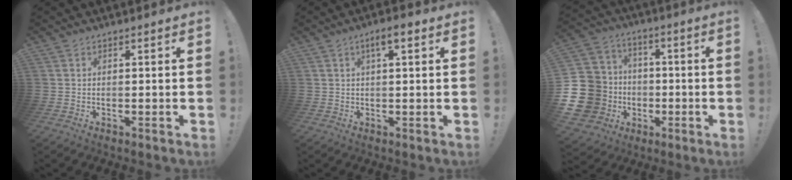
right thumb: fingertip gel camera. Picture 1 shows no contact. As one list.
[{"total": 4.4, "force": [1.8, 1.0, 4.0], "torque": [-0.056, -0.003, 0.024]}, {"total": 19.5, "force": [-4.3, 17.2, 7.9], "torque": [-0.163, 0.037, -0.034]}]